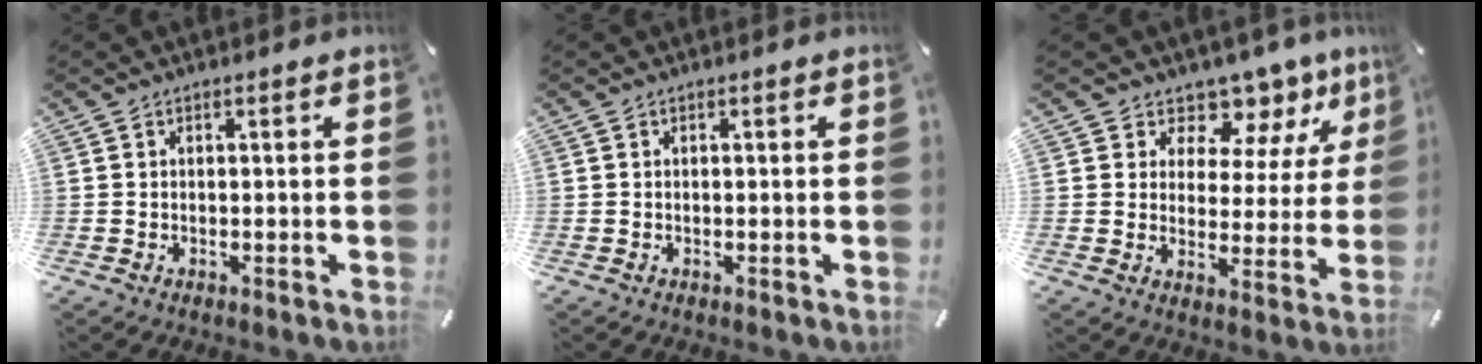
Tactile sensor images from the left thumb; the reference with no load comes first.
{"total": 0.0}
{"total": 8.1, "force": [6.2, 5.0, 1.4], "torque": [-0.021, -0.065, 0.108]}